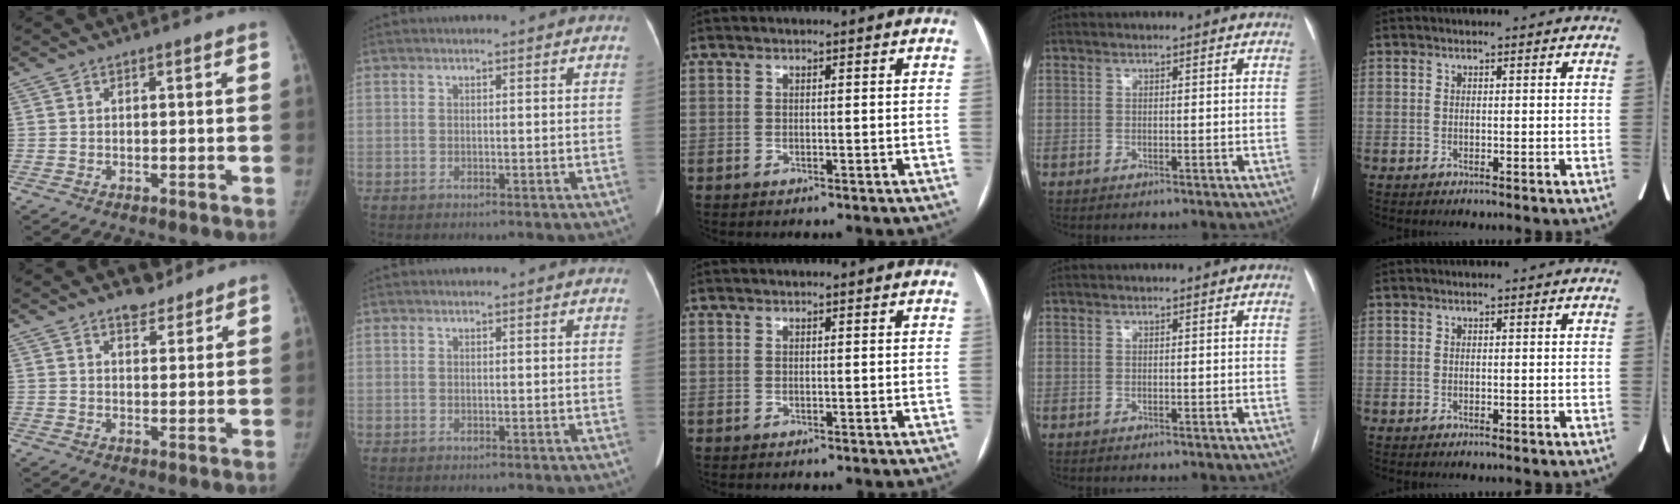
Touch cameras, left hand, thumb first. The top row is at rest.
{"thumb": {"total": 4.2, "force": [3.5, 1.9, 1.3], "torque": [-0.001, -0.025, 0.056]}, "index": {"total": 1.4, "force": [1.3, 0.4, 0.2], "torque": [-0.015, 0.014, 0.009]}}